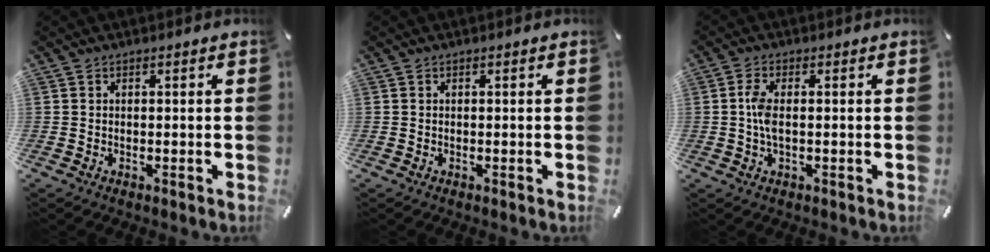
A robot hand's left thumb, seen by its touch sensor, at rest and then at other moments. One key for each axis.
{"total": 0.0}
{"total": 4.4, "fx": 0.0, "fy": 1.6, "fz": 4.1, "tx": -0.091, "ty": -0.003, "tz": -0.004}